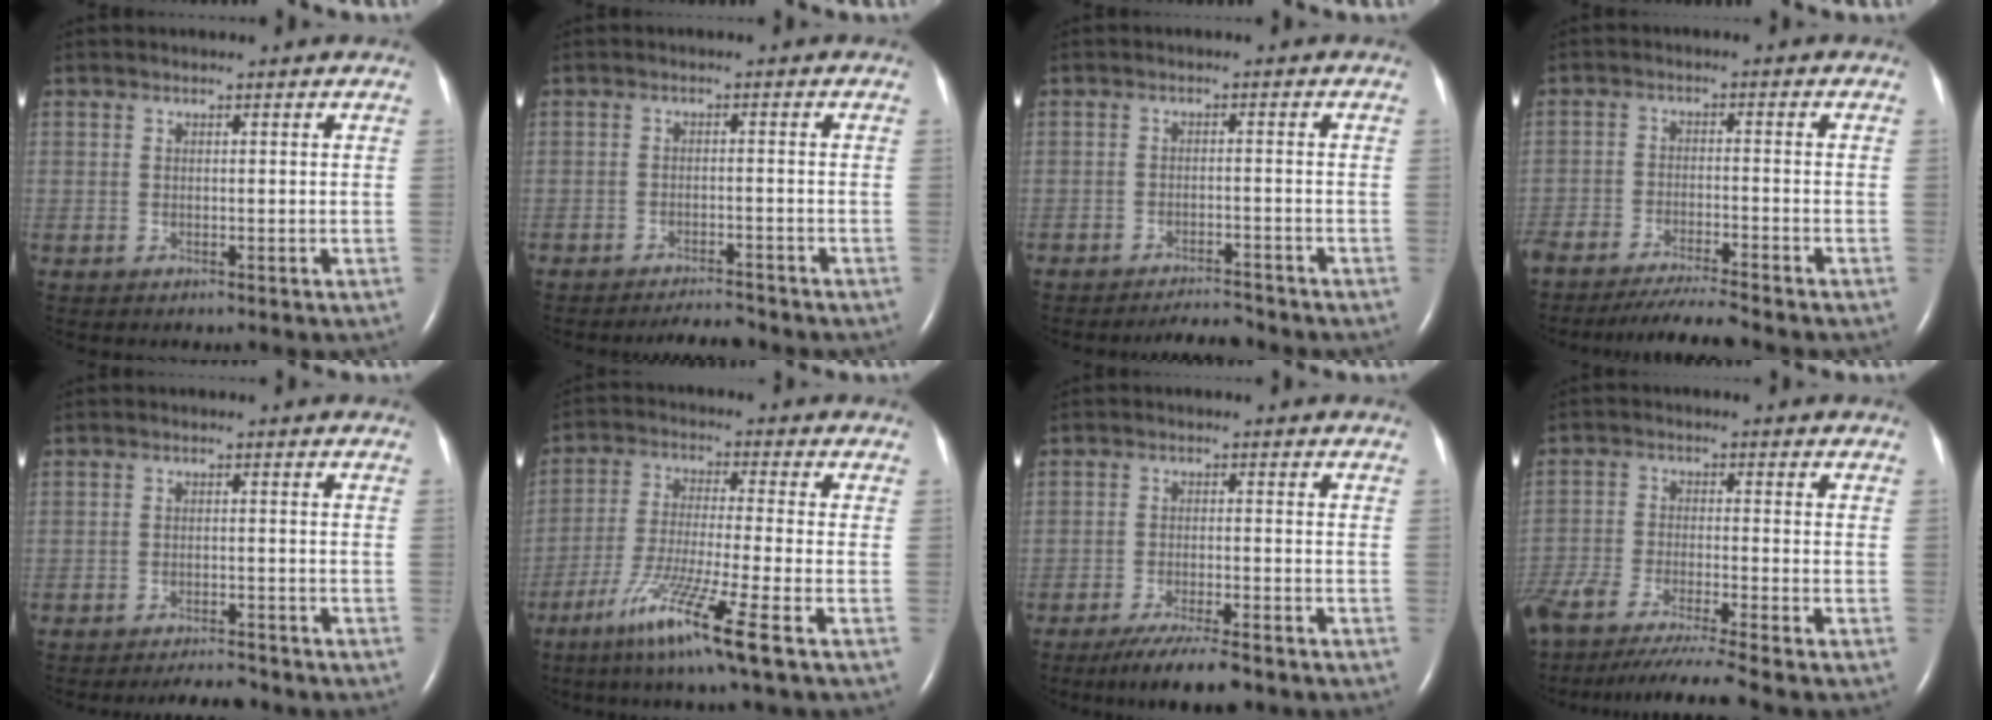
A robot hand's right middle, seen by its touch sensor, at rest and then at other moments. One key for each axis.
{"total": 4.0, "fx": -3.9, "fy": 0.2, "fz": 0.5, "tx": -0.010, "ty": -0.013, "tz": -0.064}
{"total": 4.4, "fx": -4.3, "fy": 0.2, "fz": 0.4, "tx": -0.007, "ty": -0.010, "tz": -0.071}
{"total": 8.3, "fx": -7.7, "fy": -0.5, "fz": 3.1, "tx": -0.044, "ty": -0.019, "tz": -0.130}
{"total": 4.2, "fx": -4.1, "fy": 0.4, "fz": 0.8, "tx": -0.015, "ty": -0.010, "tz": -0.064}
{"total": 12.1, "fx": -6.6, "fy": -1.2, "fz": 10.0, "tx": -0.198, "ty": -0.038, "tz": -0.124}
{"total": 7.7, "fx": -6.0, "fy": 0.5, "fz": 4.7, "tx": -0.076, "ty": -0.019, "tz": -0.100}
{"total": 12.7, "fx": -11.1, "fy": -1.9, "fz": 5.8, "tx": -0.081, "ty": -0.038, "tz": -0.185}